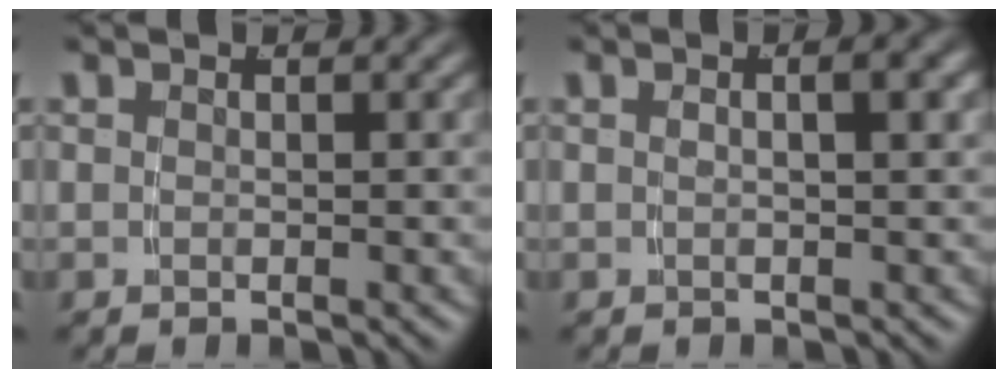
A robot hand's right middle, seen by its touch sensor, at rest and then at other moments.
{"total": 1.5, "force": [0.1, -0.6, 1.4], "torque": [-0.017, 0.003, 0.007]}